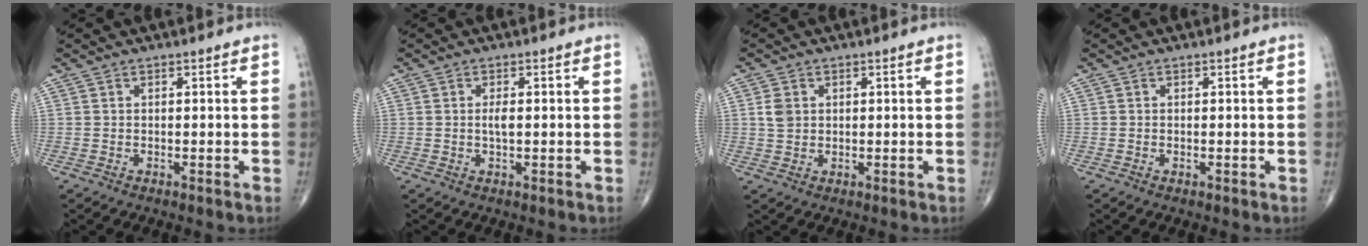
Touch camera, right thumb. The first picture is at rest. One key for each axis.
{"total": 1.8, "fx": 0.0, "fy": 0.6, "fz": 1.7, "tx": -0.033, "ty": -0.001, "tz": 0.000}
{"total": 3.1, "fx": 0.7, "fy": 2.5, "fz": 1.7, "tx": -0.025, "ty": 0.001, "tz": 0.016}
{"total": 0.0}